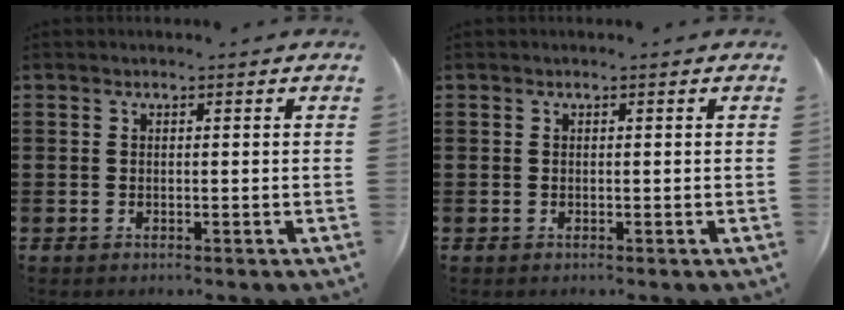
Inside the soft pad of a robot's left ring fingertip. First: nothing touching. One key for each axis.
{"total": 0.0}